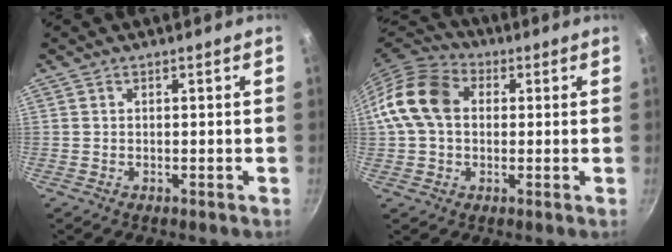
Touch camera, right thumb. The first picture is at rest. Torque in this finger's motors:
{"motor_torque": [-0.41, 0.97, 0.80, -0.63, 0.13]}